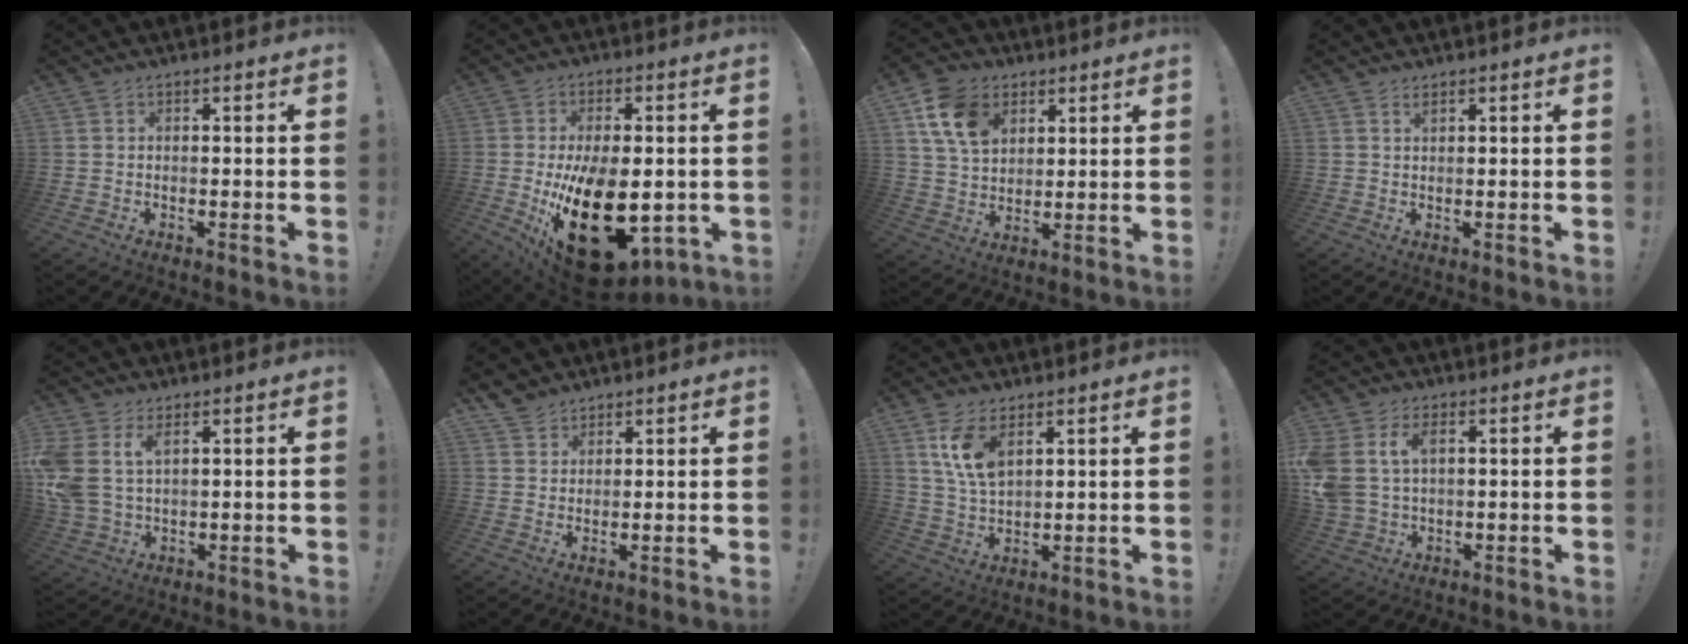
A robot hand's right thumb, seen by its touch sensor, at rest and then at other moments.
{"total": 25.5, "force": [-5.2, 14.1, 20.6], "torque": [-0.330, 0.009, -0.061]}
{"total": 12.9, "force": [6.2, 9.2, 6.7], "torque": [-0.109, -0.014, 0.122]}
{"total": 1.1, "force": [0.8, 0.2, 0.6], "torque": [-0.005, -0.004, 0.014]}
{"total": 8.7, "force": [3.8, 5.5, 5.6], "torque": [-0.120, -0.010, 0.073]}
{"total": 4.5, "force": [3.7, 2.4, 0.5], "torque": [-0.010, -0.024, 0.072]}
{"total": 9.4, "force": [4.8, 4.5, 6.6], "torque": [-0.120, -0.019, 0.088]}
{"total": 9.2, "force": [3.0, 6.3, 5.9], "torque": [-0.126, 0.003, 0.057]}